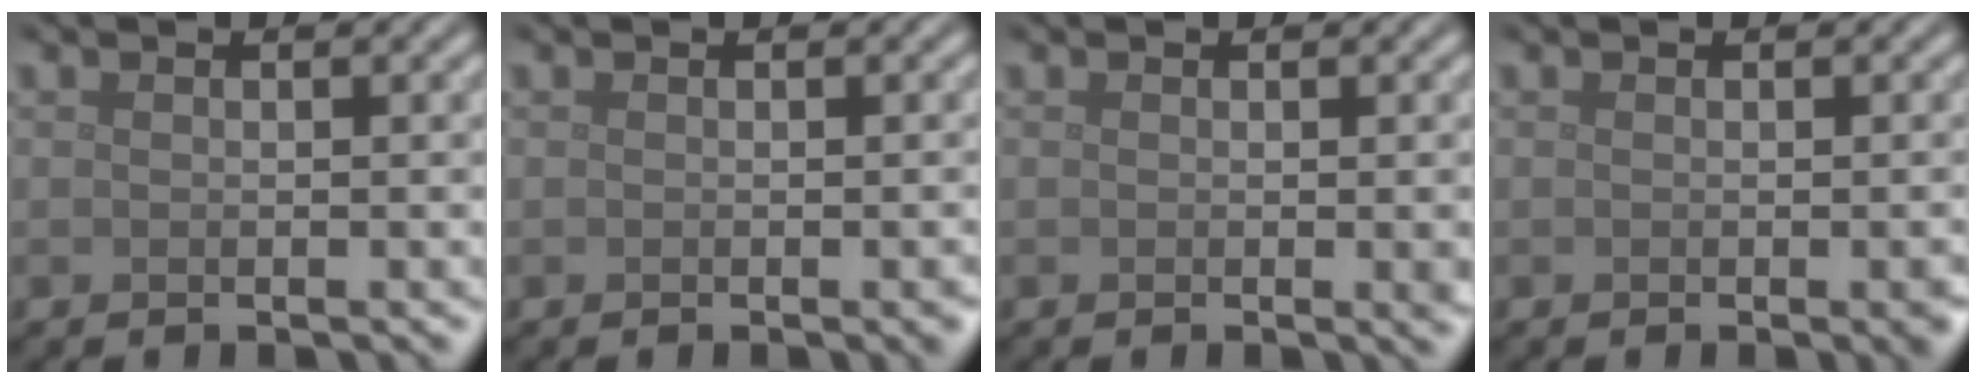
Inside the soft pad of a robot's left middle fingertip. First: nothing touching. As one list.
[{"total": 1.1, "force": [-0.3, 0.3, 1.0], "torque": [-0.008, -0.001, -0.004]}, {"total": 1.1, "force": [0.0, 0.2, 1.1], "torque": [-0.011, -0.002, -0.003]}, {"total": 1.4, "force": [-0.4, 0.3, 1.3], "torque": [-0.010, -0.003, -0.004]}]